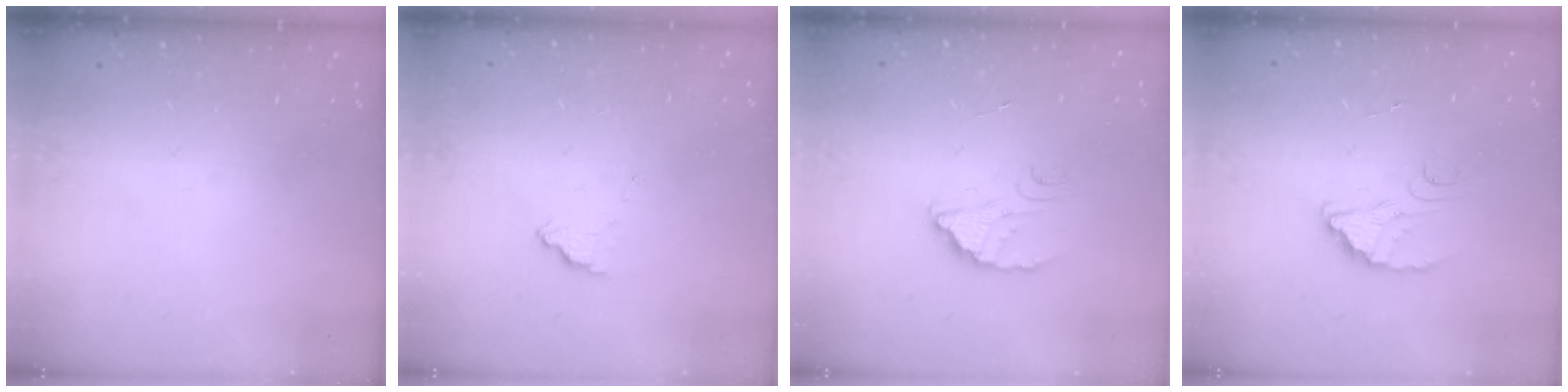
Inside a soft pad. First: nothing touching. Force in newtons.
{"total": 2.9, "press": 2.9, "slide": 0.4}
{"total": 2.4, "press": 2.4, "slide": 0.1}
{"total": 2.3, "press": 2.3, "slide": 0.0}